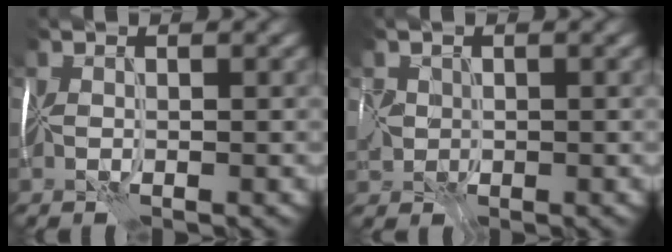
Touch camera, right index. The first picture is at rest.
{"total": 1.7, "force": [-0.4, 1.6, -0.3], "torque": [-0.012, 0.006, 0.004]}